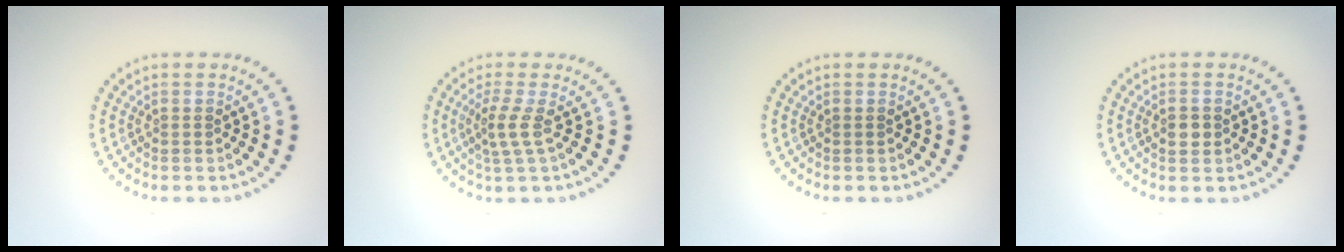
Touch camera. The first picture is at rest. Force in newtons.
{"total": 2.2, "press": 1.4, "slide": 1.7}
{"total": 0.0}
{"total": 1.6, "press": 1.5, "slide": 0.3}